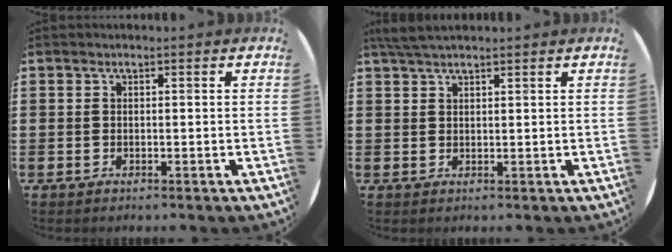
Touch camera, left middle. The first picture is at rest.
{"total": 2.5, "force": [2.2, 0.4, 1.2], "torque": [-0.028, 0.004, 0.041]}